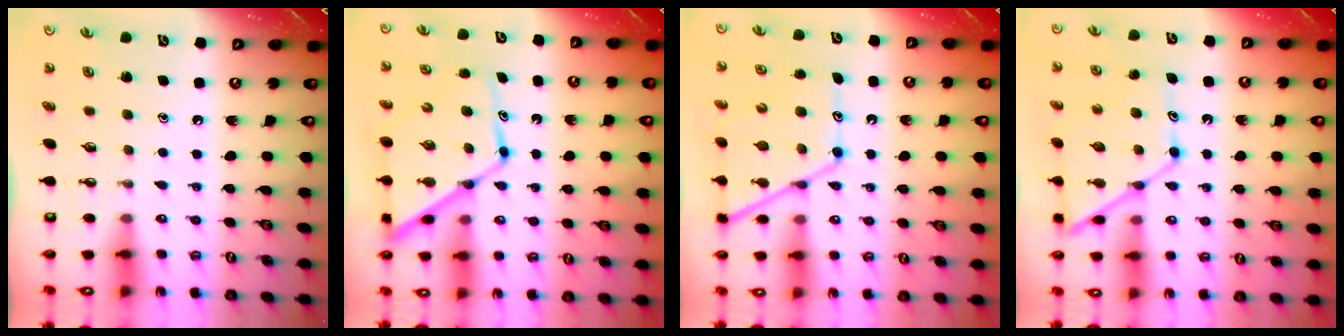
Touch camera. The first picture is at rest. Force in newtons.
{"total": 14.6, "press": 14.6, "slide": 1.2}
{"total": 14.1, "press": 14.1, "slide": 1.2}
{"total": 13.6, "press": 13.6, "slide": 1.1}